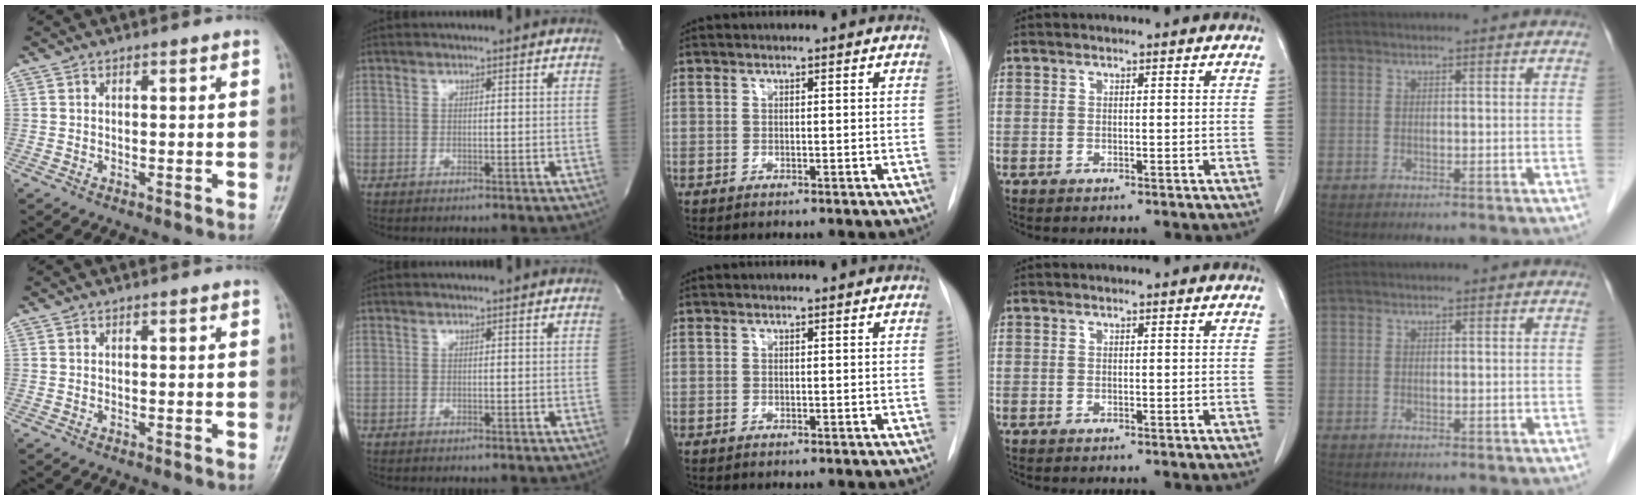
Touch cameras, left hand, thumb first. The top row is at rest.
{}